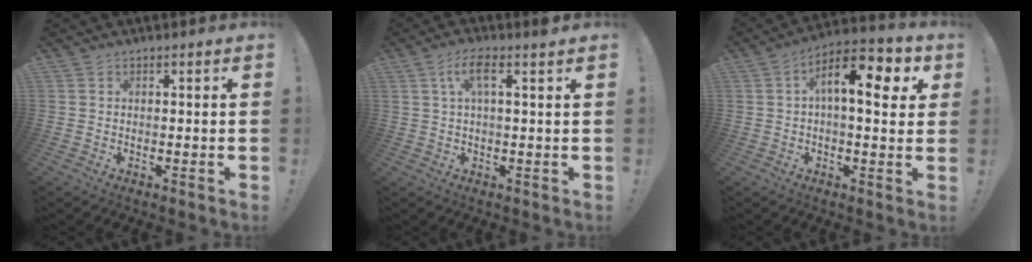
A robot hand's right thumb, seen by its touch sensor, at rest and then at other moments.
{"total": 6.1, "force": [2.2, 1.0, 5.6], "torque": [-0.097, -0.001, 0.033]}
{"total": 13.5, "force": [3.7, 5.2, 11.9], "torque": [-0.176, -0.010, 0.053]}